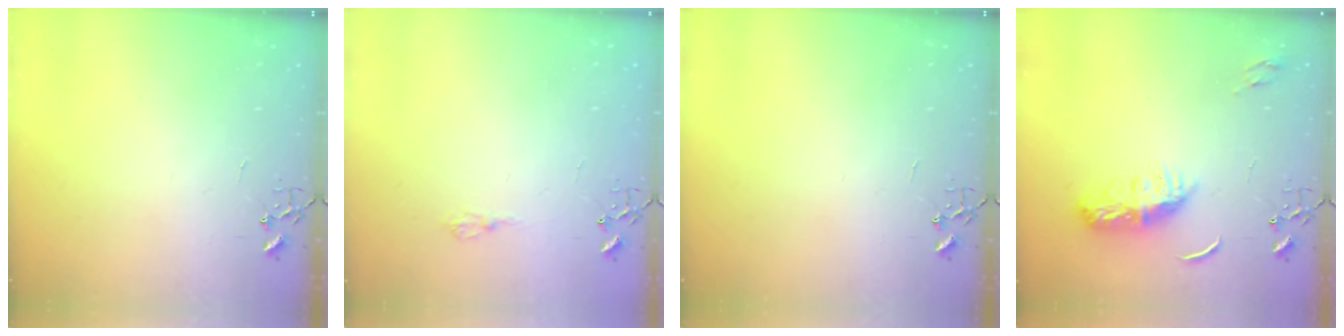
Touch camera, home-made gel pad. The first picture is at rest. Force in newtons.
{"total": 6.5, "press": 6.4, "slide": 0.8}
{"total": 0.0}
{"total": 9.4, "press": 9.4, "slide": 0.4}